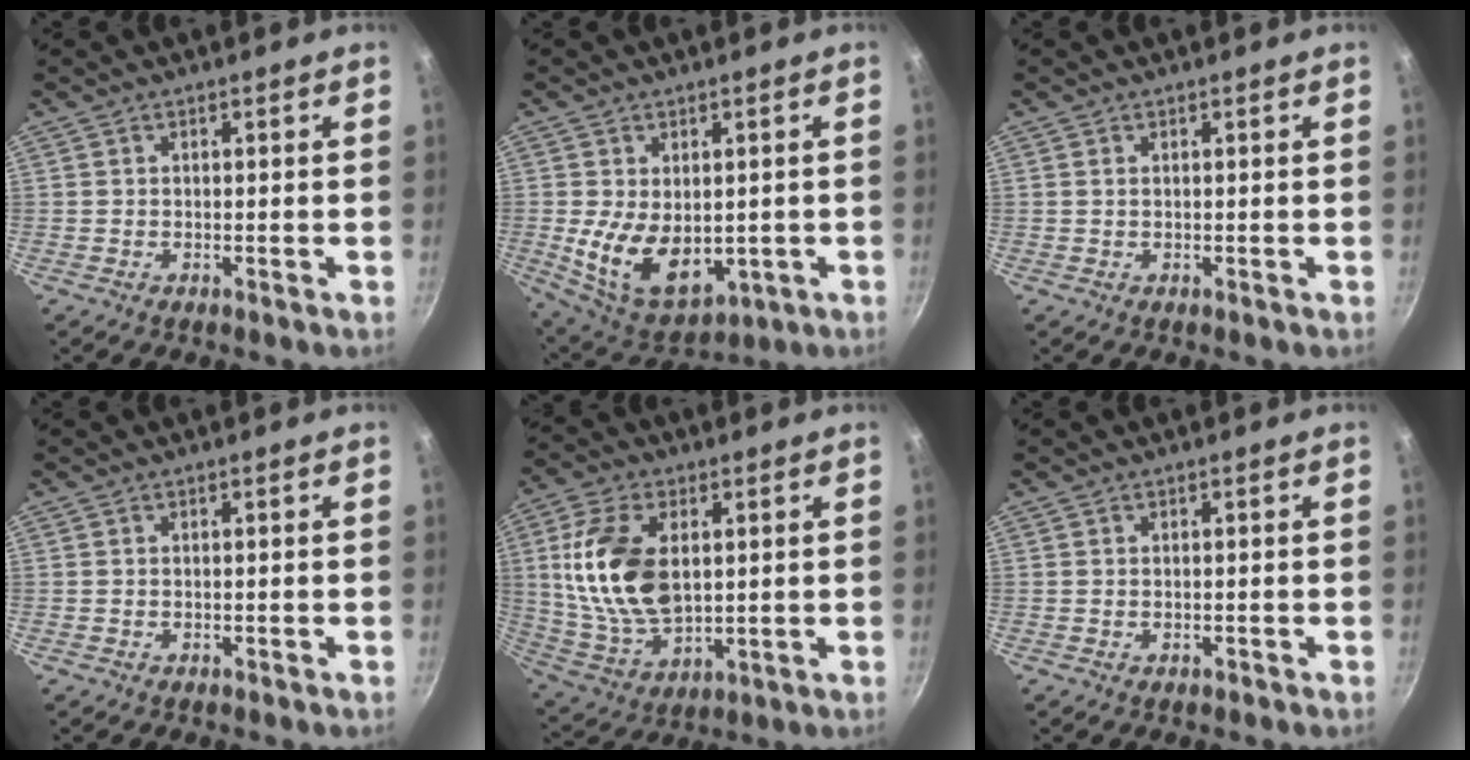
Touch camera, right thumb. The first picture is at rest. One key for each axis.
{"total": 13.4, "fx": -0.9, "fy": 8.7, "fz": 10.2, "tx": -0.158, "ty": -0.022, "tz": 0.014}
{"total": 0.6, "fx": 0.2, "fy": 0.3, "fz": 0.5, "tx": -0.009, "ty": 0.001, "tz": 0.003}
{"total": 0.0}
{"total": 17.5, "fx": 2.9, "fy": 10.4, "fz": 13.7, "tx": -0.249, "ty": -0.012, "tz": 0.067}
{"total": 0.5, "fx": -0.2, "fy": 0.3, "fz": 0.4, "tx": -0.005, "ty": 0.002, "tz": -0.003}